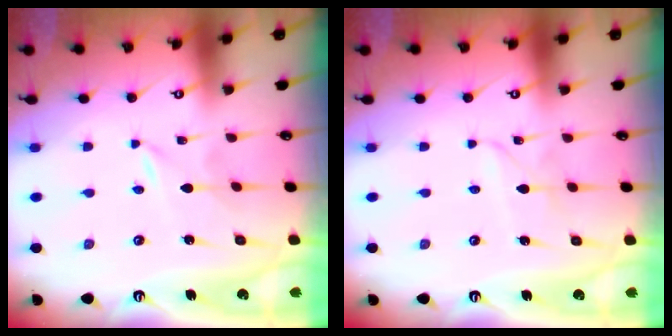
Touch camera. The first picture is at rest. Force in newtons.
{"total": 2.4, "press": 2.4, "slide": 0.3}